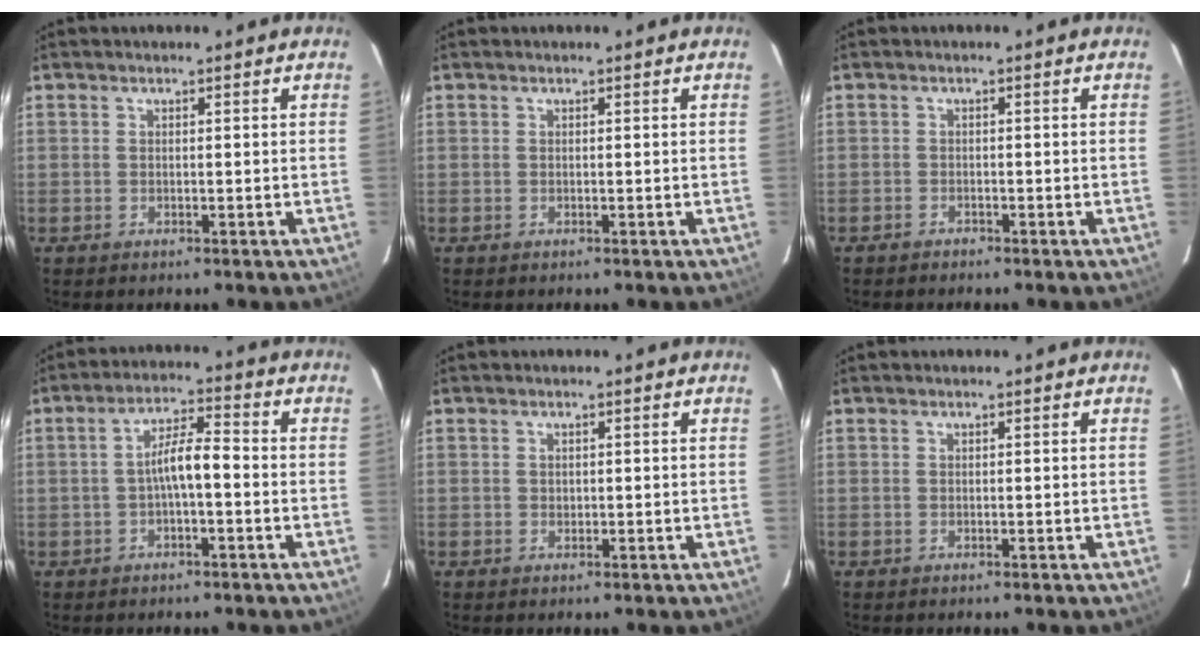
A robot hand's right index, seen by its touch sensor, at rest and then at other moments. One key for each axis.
{"total": 0.0}
{"total": 1.3, "fx": -1.2, "fy": 0.1, "fz": -0.6, "tx": 0.003, "ty": 0.003, "tz": -0.022}
{"total": 5.0, "fx": -1.5, "fy": 0.9, "fz": 4.7, "tx": -0.089, "ty": 0.013, "tz": -0.024}
{"total": 0.6, "fx": 0.1, "fy": 0.6, "fz": 0.0, "tx": 0.002, "ty": 0.000, "tz": 0.004}
{"total": 0.0}